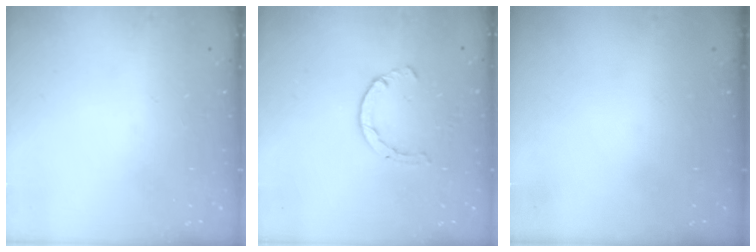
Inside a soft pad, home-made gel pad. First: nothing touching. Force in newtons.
{"total": 2.1, "press": 2.1, "slide": 0.5}
{"total": 0.0}